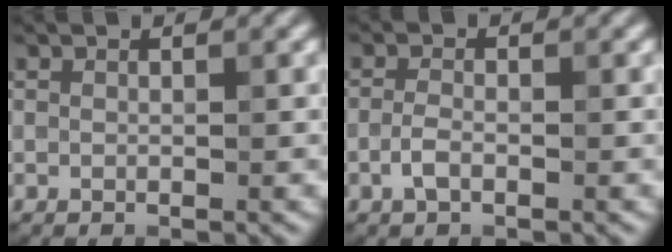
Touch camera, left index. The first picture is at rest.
{"total": 1.6, "force": [-0.8, 0.5, 1.2], "torque": [-0.031, 0.006, -0.018]}